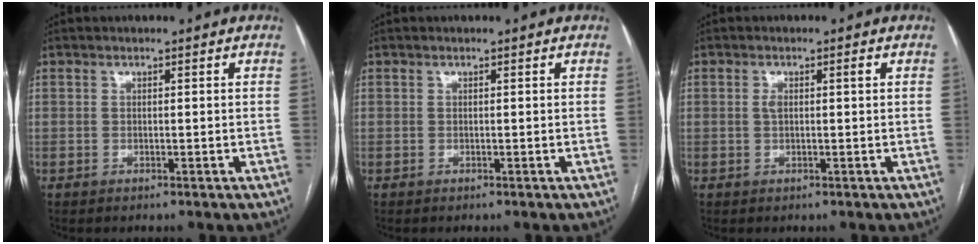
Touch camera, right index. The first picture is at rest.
{"total": 0.0}
{"total": 2.0, "force": [0.4, 0.6, 1.9], "torque": [-0.040, 0.010, 0.010]}